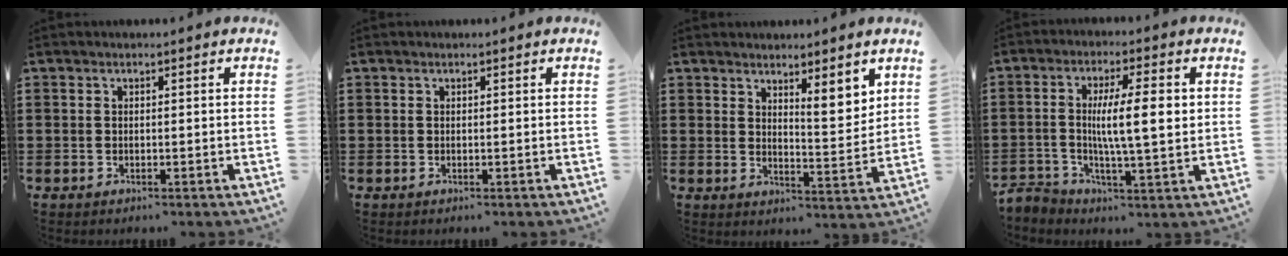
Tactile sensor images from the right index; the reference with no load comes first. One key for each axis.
{"total": 0.0}
{"total": 5.4, "fx": 4.2, "fy": 1.3, "fz": 3.1, "tx": -0.048, "ty": -0.019, "tz": 0.070}
{"total": 8.6, "fx": 0.7, "fy": 2.5, "fz": 8.1, "tx": -0.142, "ty": 0.004, "tz": 0.010}